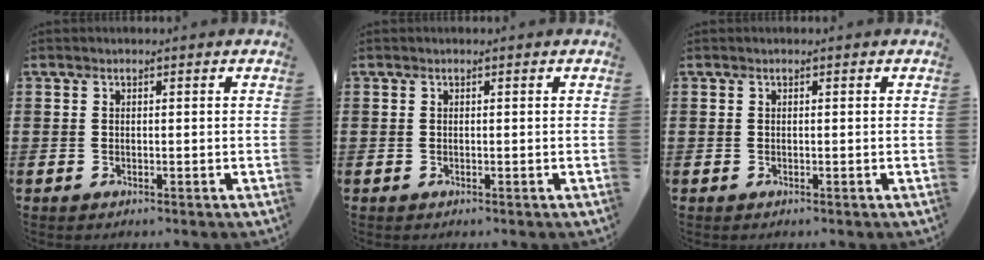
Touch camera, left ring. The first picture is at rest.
{"total": 0.0}
{"total": 0.0}